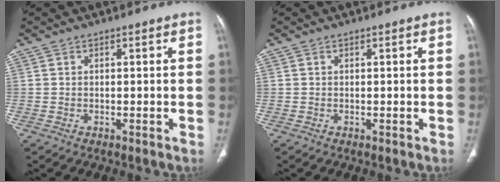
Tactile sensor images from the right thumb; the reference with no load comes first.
{"total": 0.0}